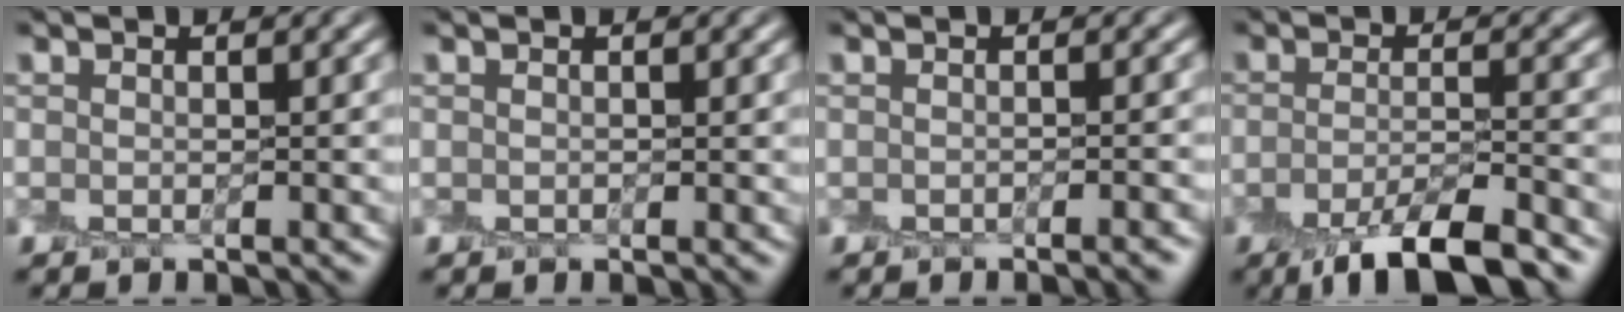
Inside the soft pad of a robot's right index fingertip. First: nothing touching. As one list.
[{"total": 0.0}, {"total": 1.8, "force": [-1.6, 0.0, 0.8], "torque": [-0.007, -0.006, -0.020]}, {"total": 6.4, "force": [-4.3, 1.5, 4.6], "torque": [-0.068, -0.006, -0.073]}]